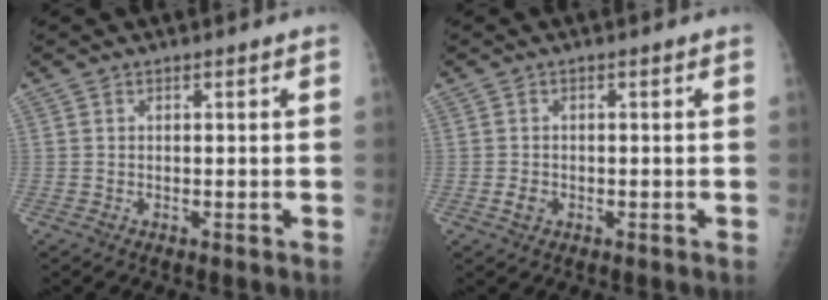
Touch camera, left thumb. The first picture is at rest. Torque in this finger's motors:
{"motor_torque": [0.10, 0.38, 0.31, -0.08, 0.00]}